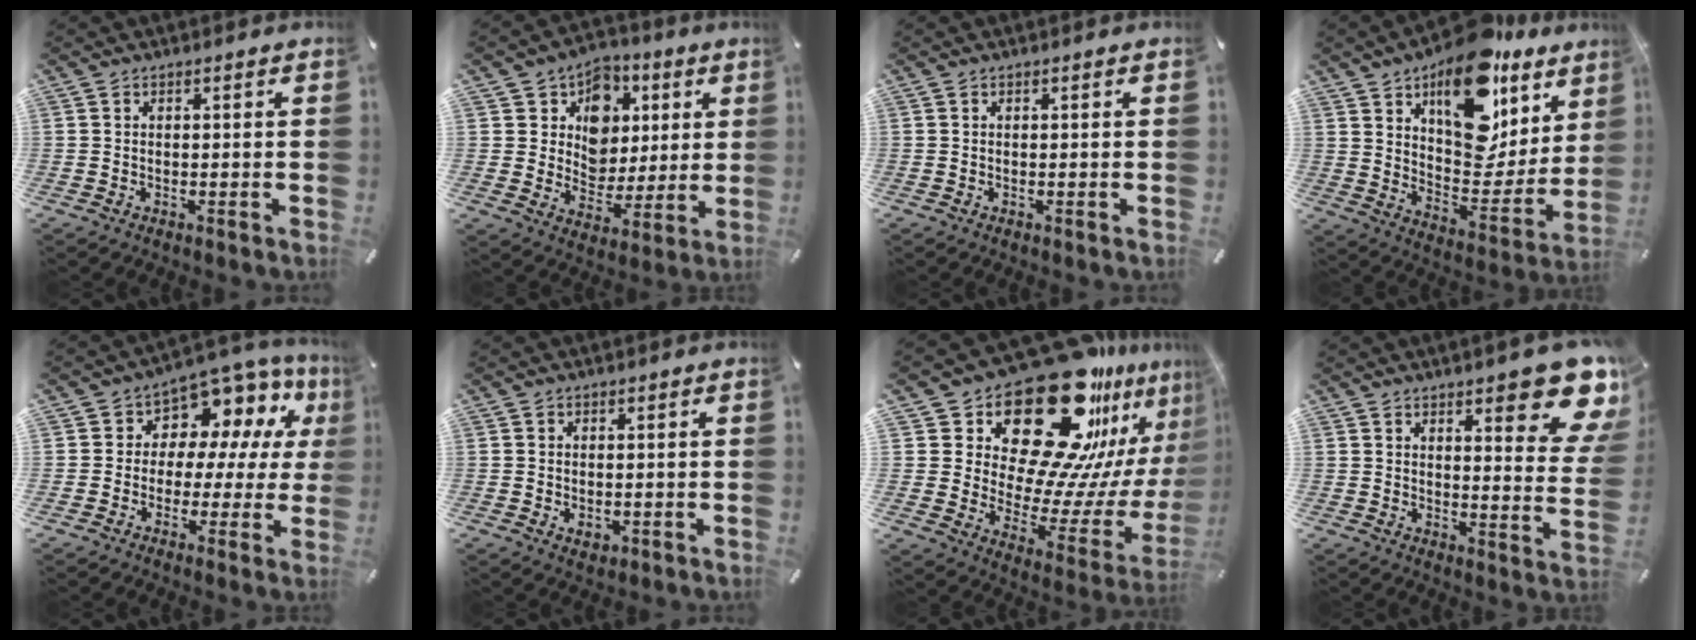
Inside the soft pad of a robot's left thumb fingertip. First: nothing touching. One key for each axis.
{"total": 10.9, "fx": 3.1, "fy": 10.1, "fz": 2.8, "tx": -0.039, "ty": -0.024, "tz": 0.061}
{"total": 0.0}
{"total": 21.1, "fx": 13.9, "fy": 11.5, "fz": 11.0, "tx": -0.141, "ty": -0.113, "tz": 0.237}
{"total": 7.9, "fx": 3.9, "fy": 6.4, "fz": 2.6, "tx": -0.051, "ty": -0.045, "tz": 0.073}
{"total": 1.9, "fx": -0.1, "fy": 1.8, "fz": 0.8, "tx": -0.006, "ty": 0.001, "tz": -0.003}
{"total": 31.5, "fx": 21.5, "fy": 14.9, "fz": 17.5, "tx": -0.232, "ty": -0.199, "tz": 0.396}
{"total": 15.5, "fx": 10.1, "fy": 4.9, "fz": 10.8, "tx": -0.129, "ty": -0.080, "tz": 0.166}